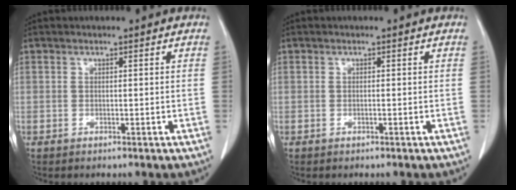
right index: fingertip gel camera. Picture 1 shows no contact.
{"total": 0.0}